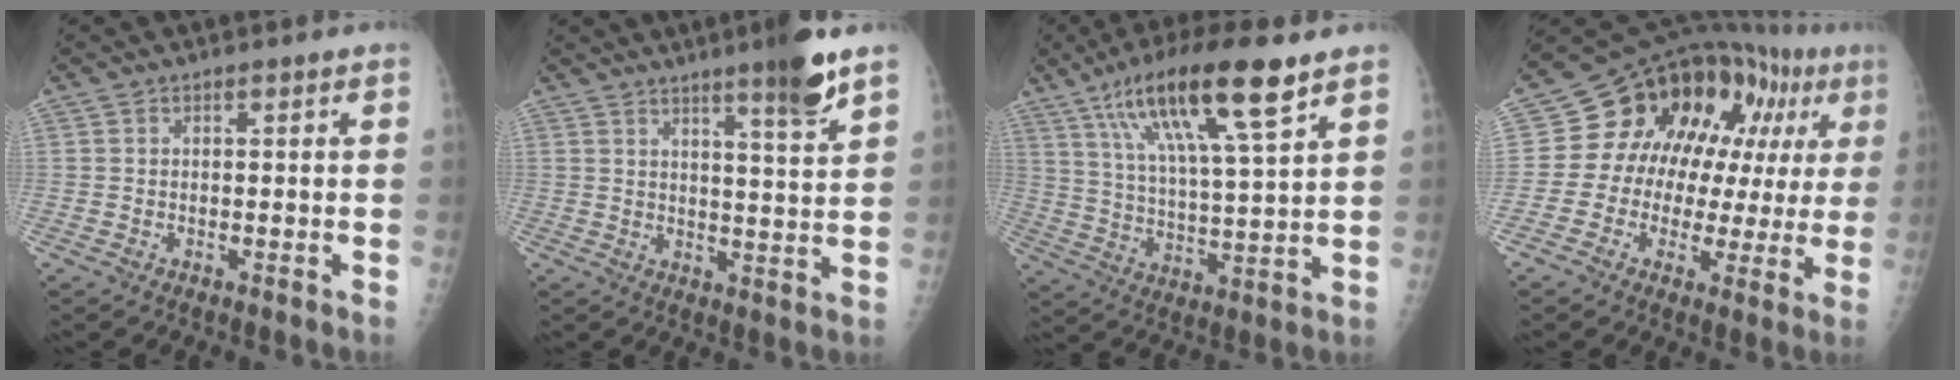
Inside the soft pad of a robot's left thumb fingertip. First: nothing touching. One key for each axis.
{"total": 8.5, "fx": 5.7, "fy": 0.3, "fz": 6.4, "tx": -0.088, "ty": -0.035, "tz": 0.083}
{"total": 18.1, "fx": 10.4, "fy": 3.2, "fz": 14.4, "tx": -0.250, "ty": -0.030, "tz": 0.190}
{"total": 18.1, "fx": 4.2, "fy": 11.9, "fz": 12.9, "tx": -0.129, "ty": 0.036, "tz": 0.056}